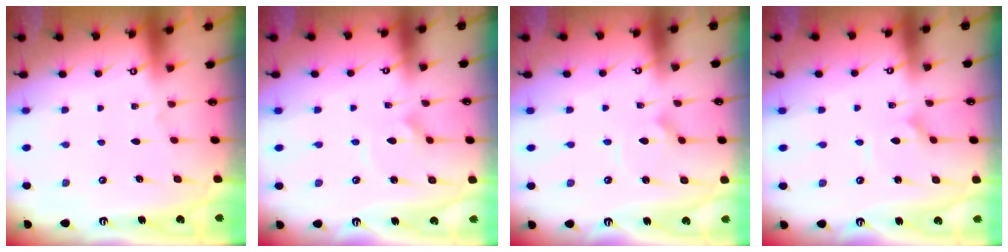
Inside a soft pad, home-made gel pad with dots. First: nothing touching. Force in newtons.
{"total": 2.6, "press": 2.6, "slide": 0.3}
{"total": 2.5, "press": 2.5, "slide": 0.2}
{"total": 1.2, "press": 1.2, "slide": 0.1}